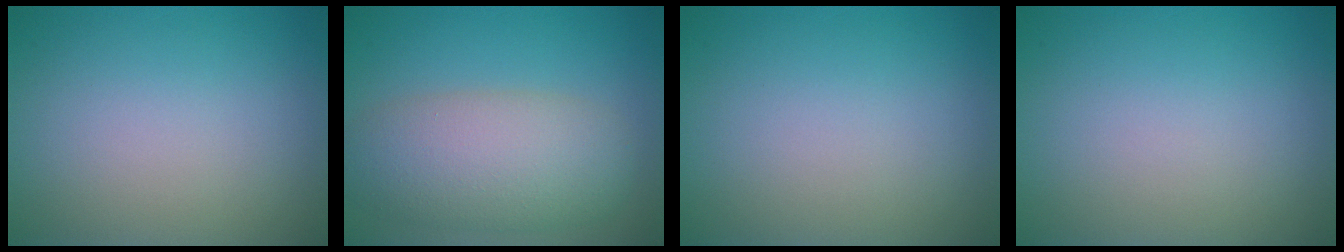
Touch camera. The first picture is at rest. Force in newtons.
{"total": 6.7, "press": 6.7, "slide": 0.1}
{"total": 0.0}
{"total": 0.0}